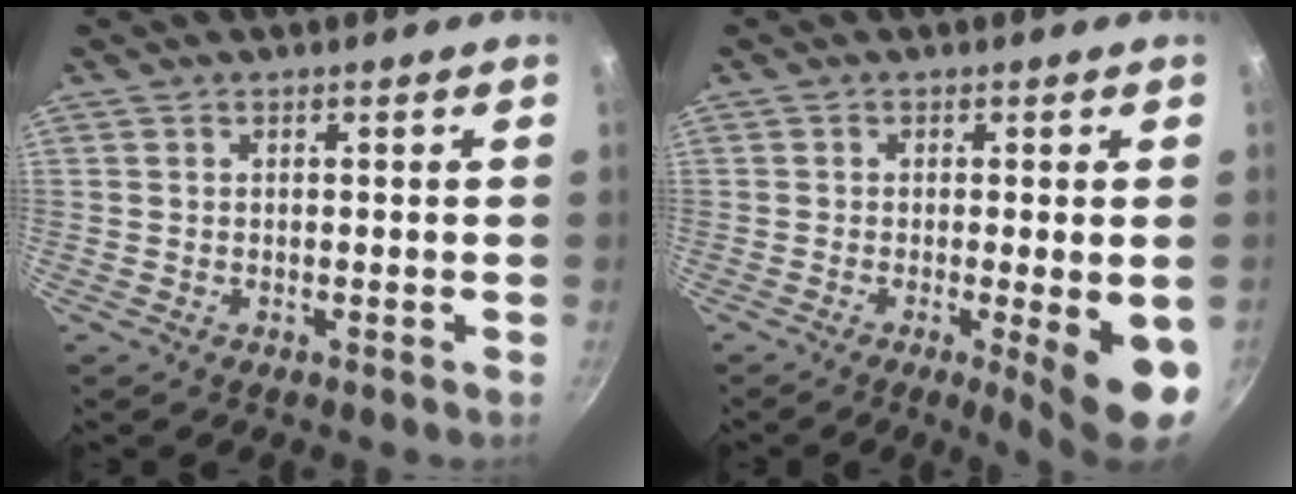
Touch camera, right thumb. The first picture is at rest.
{"total": 8.9, "force": [-2.0, 1.5, 8.6], "torque": [-0.107, -0.006, -0.019]}